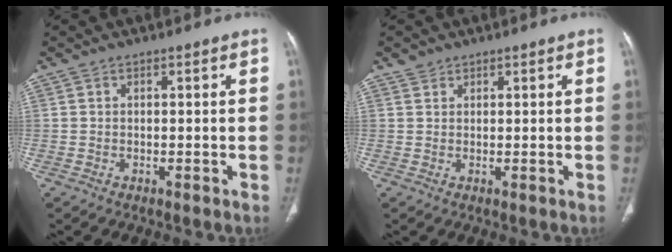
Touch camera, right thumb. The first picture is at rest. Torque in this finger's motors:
{"motor_torque": [-0.71, 0.58, -0.13, 0.21, 0.01]}